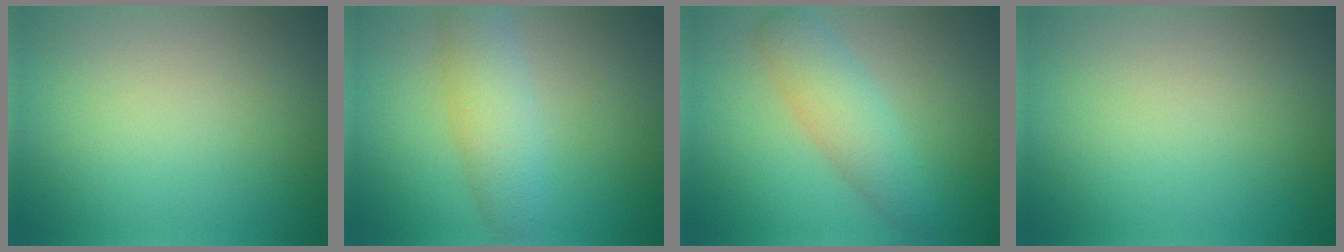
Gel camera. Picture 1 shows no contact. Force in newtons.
{"total": 4.3, "press": 4.3, "slide": 0.1}
{"total": 4.0, "press": 4.0, "slide": 0.1}
{"total": 0.0}